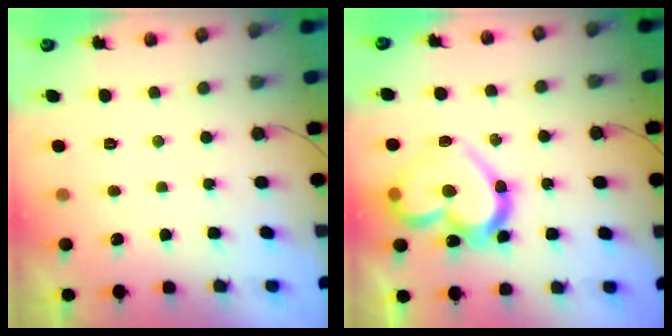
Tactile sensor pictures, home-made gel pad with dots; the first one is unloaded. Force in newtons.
{"total": 19.7, "press": 19.7, "slide": 1.5}